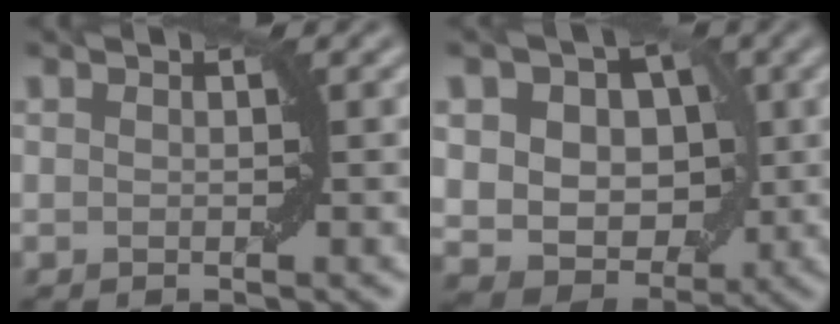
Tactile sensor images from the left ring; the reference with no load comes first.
{"total": 9.9, "force": [2.0, 7.8, 5.8], "torque": [-0.052, 0.027, 0.013]}